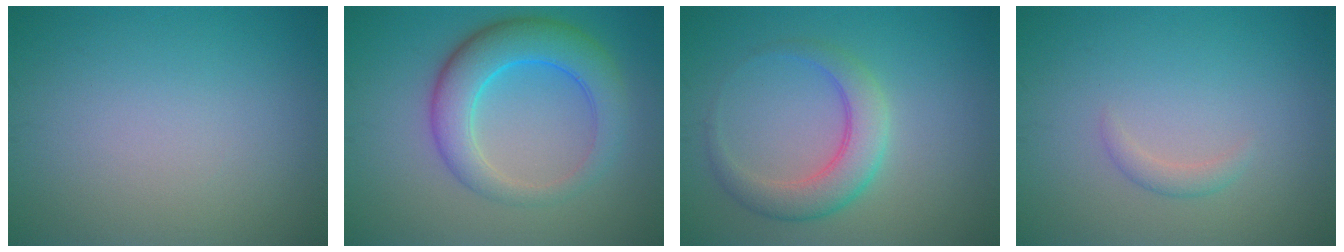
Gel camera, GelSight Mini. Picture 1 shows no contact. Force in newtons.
{"total": 6.4, "press": 6.4, "slide": 0.2}
{"total": 4.0, "press": 4.0, "slide": 0.1}
{"total": 1.1, "press": 1.1, "slide": 0.1}